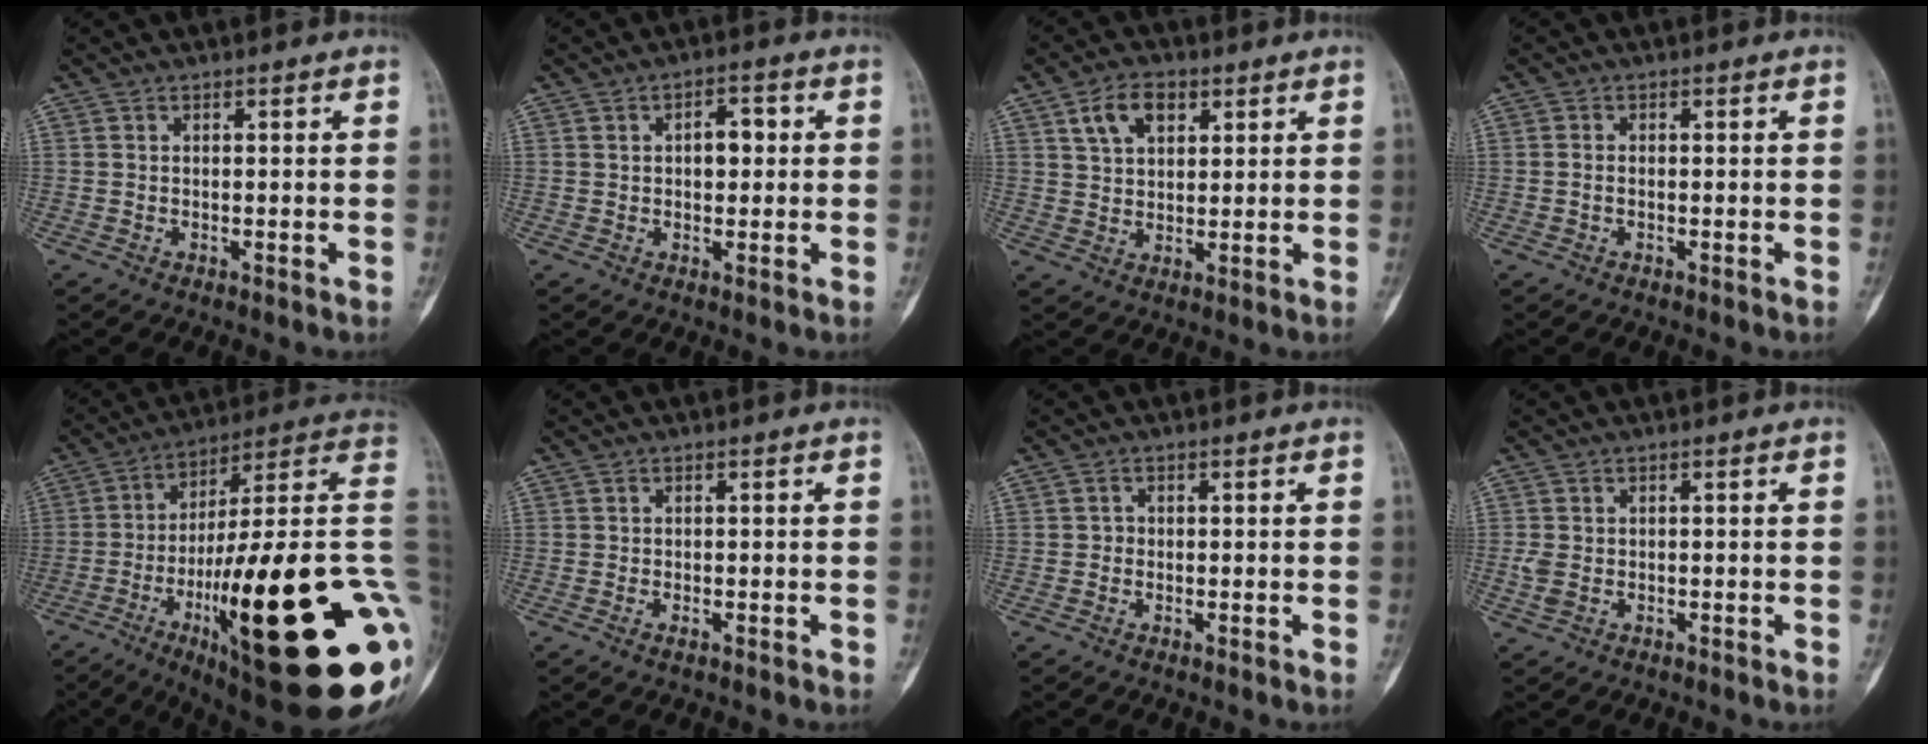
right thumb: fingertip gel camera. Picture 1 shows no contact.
{"total": 4.3, "force": [0.5, 2.7, 3.4], "torque": [-0.034, 0.009, 0.006]}
{"total": 7.4, "force": [3.6, 4.5, 4.6], "torque": [-0.061, -0.006, 0.065]}
{"total": 1.0, "force": [-0.3, 0.6, 0.7], "torque": [-0.013, 0.002, -0.007]}
{"total": 37.6, "force": [-9.8, 8.6, 35.3], "torque": [-0.430, 0.045, -0.152]}
{"total": 0.9, "force": [-0.4, 0.4, 0.7], "torque": [-0.012, 0.000, -0.008]}
{"total": 0.8, "force": [-0.2, 0.7, 0.2], "torque": [0.003, 0.004, -0.008]}
{"total": 2.0, "force": [-0.4, 1.4, 1.4], "torque": [-0.041, 0.003, -0.012]}